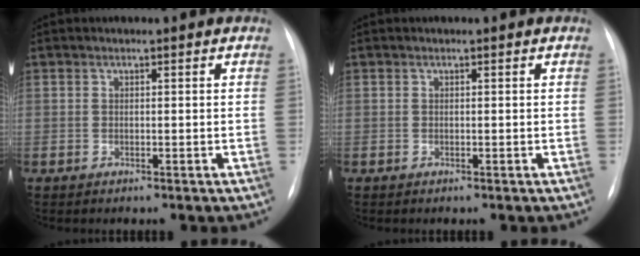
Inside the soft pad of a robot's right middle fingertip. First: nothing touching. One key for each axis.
{"total": 0.0}